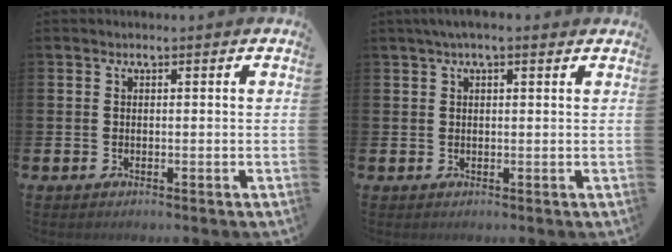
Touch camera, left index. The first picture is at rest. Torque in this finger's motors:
{"motor_torque": [0.94, -1.11, 0.23, 0.16]}